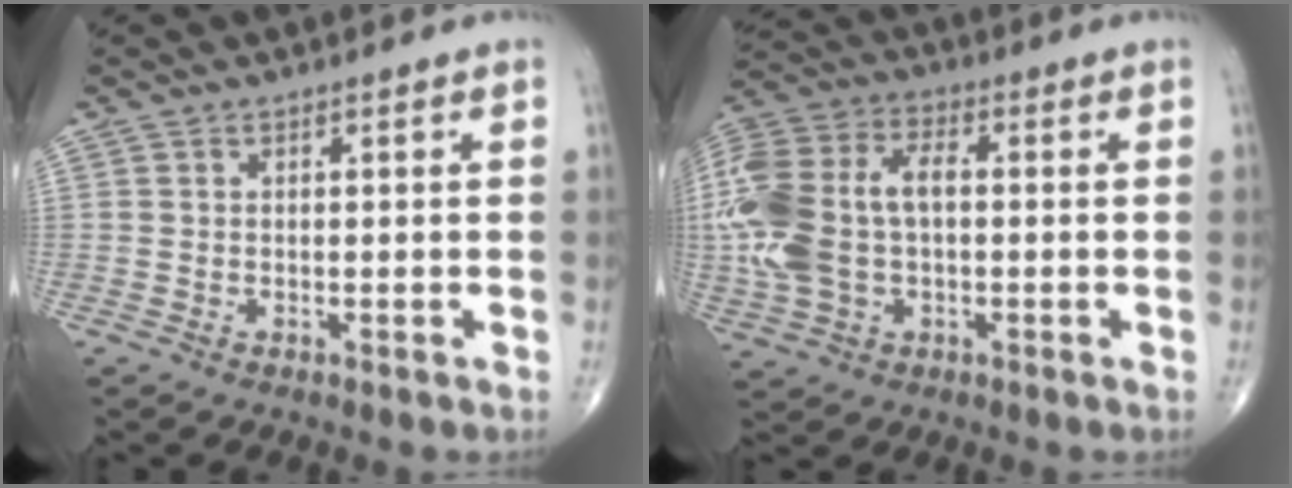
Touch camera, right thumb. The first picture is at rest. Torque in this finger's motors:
{"motor_torque": [2.46, 2.45, 1.71, -0.11, 0.25]}